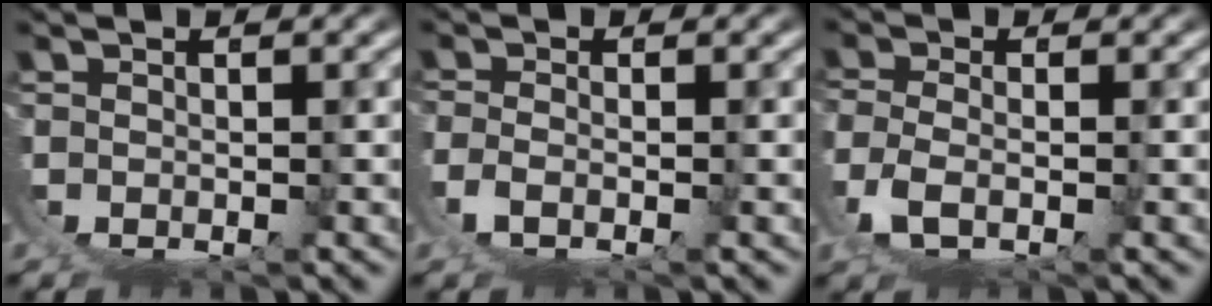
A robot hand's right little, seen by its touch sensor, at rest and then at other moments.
{"total": 2.1, "force": [0.3, 1.1, 1.8], "torque": [-0.057, -0.014, 0.012]}
{"total": 3.8, "force": [1.1, 2.2, 3.0], "torque": [-0.094, -0.023, 0.030]}